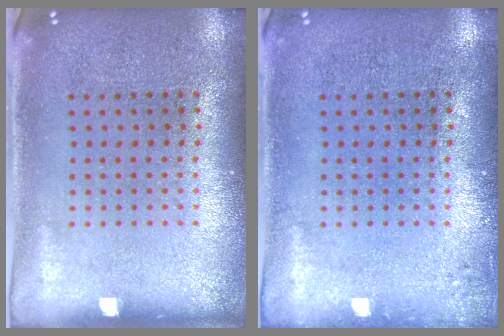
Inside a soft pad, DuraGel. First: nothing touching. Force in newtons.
{"total": 0.8, "press": 0.8, "slide": 0.2}